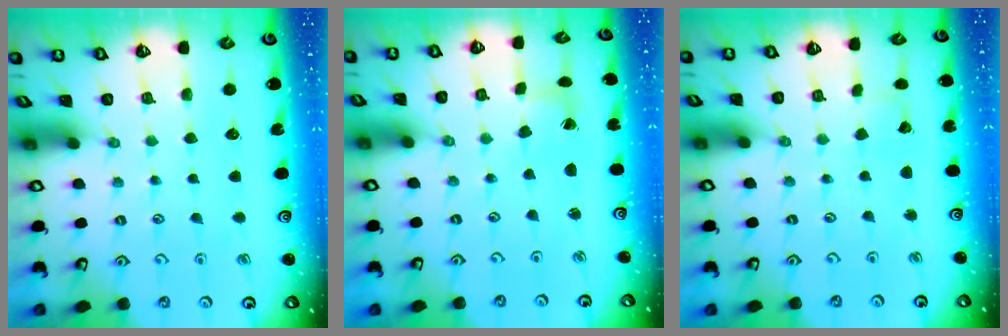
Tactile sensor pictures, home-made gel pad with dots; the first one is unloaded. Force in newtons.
{"total": 0.6, "press": 0.6, "slide": 0.2}
{"total": 2.7, "press": 2.7, "slide": 0.2}